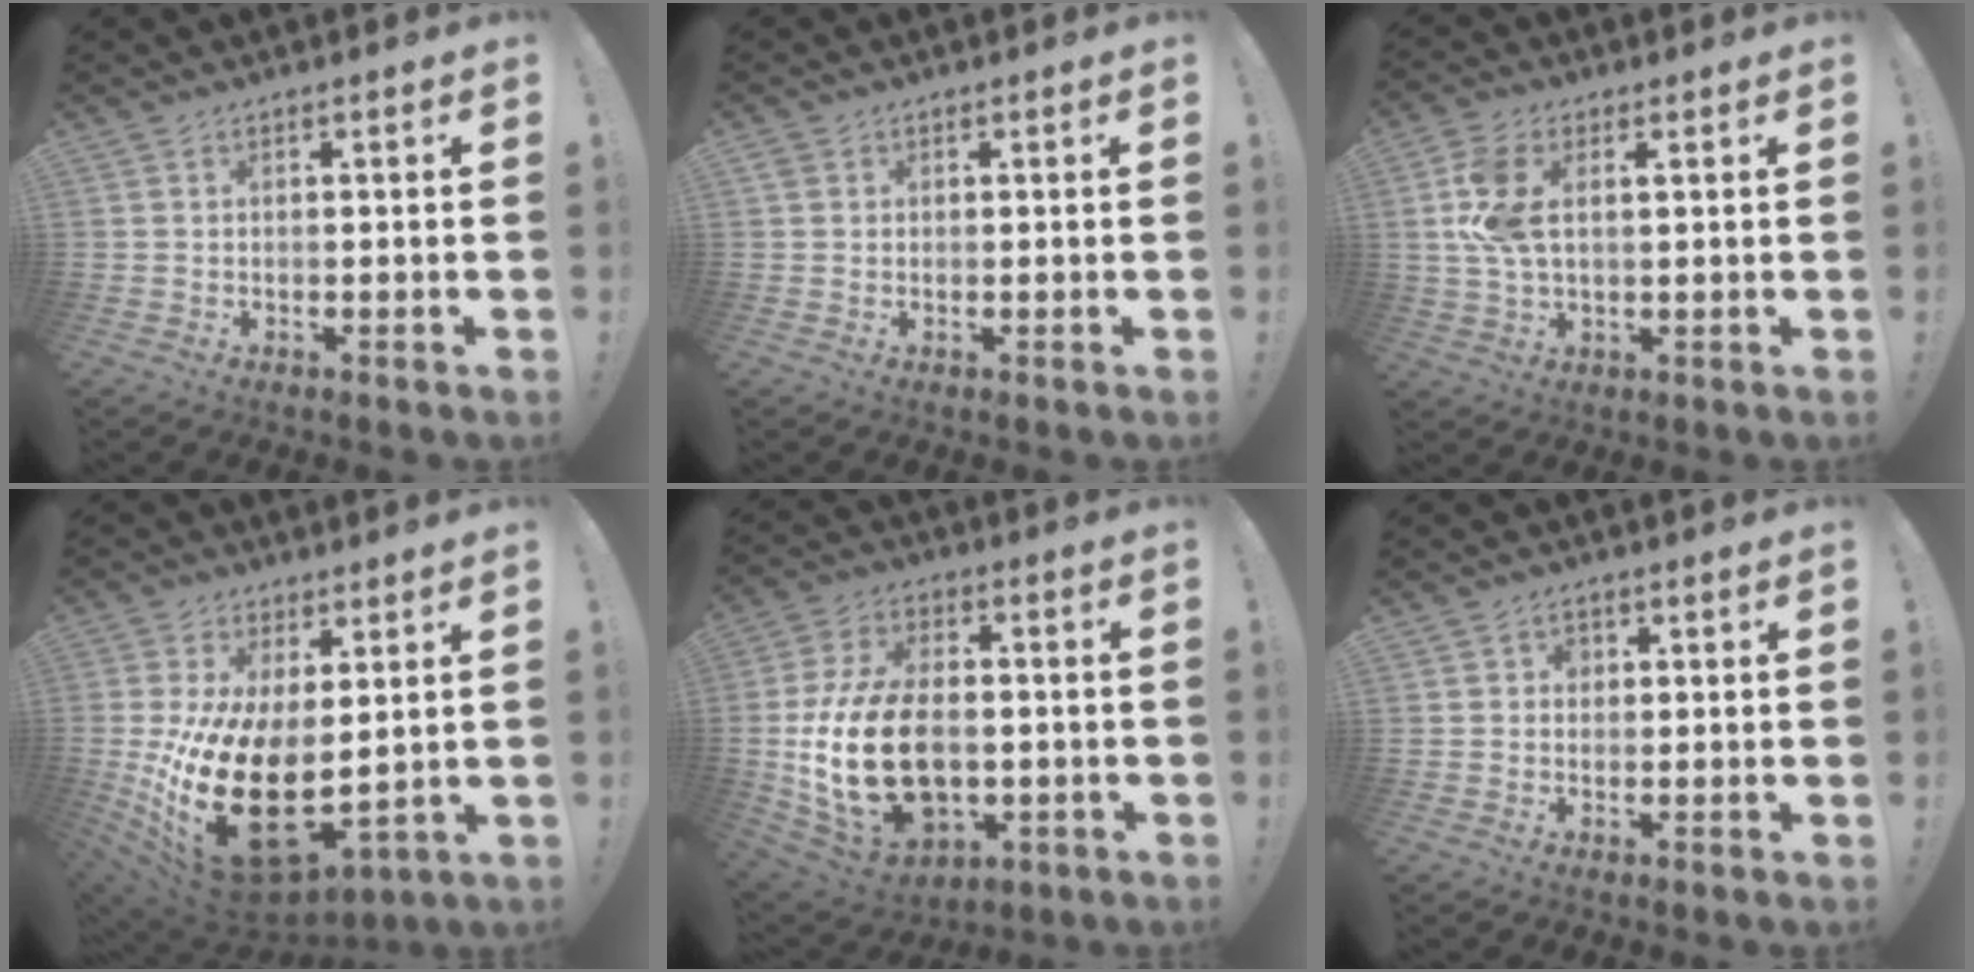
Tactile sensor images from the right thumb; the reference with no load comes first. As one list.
[{"total": 1.3, "force": [0.7, 1.0, 0.4], "torque": [-0.006, 0.001, 0.013]}, {"total": 9.4, "force": [2.4, 4.9, 7.7], "torque": [-0.146, -0.004, 0.046]}, {"total": 23.6, "force": [-2.0, 13.2, 19.4], "torque": [-0.368, -0.006, -0.006]}, {"total": 23.6, "force": [-3.5, 15.4, 17.6], "torque": [-0.344, 0.023, -0.044]}, {"total": 1.9, "force": [0.2, 1.7, 0.9], "torque": [-0.017, 0.005, 0.003]}]